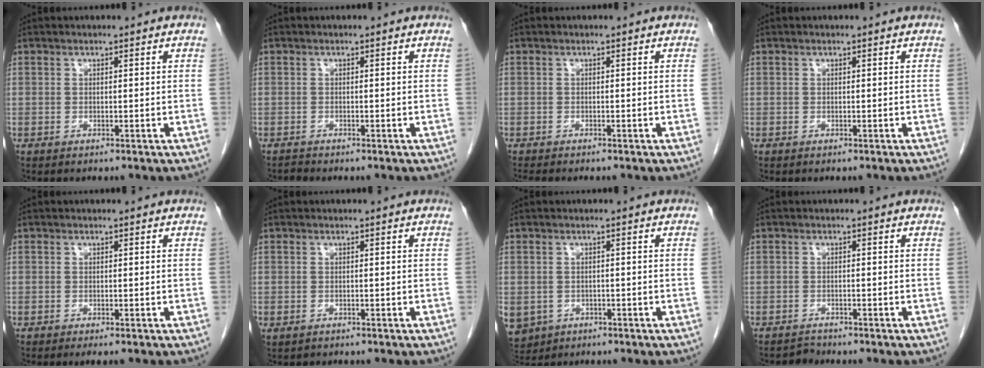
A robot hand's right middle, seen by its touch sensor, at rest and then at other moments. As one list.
[{"total": 0.5, "force": [-0.5, -0.1, -0.1], "torque": [-0.004, -0.005, -0.012]}, {"total": 2.5, "force": [-2.2, 0.1, 1.1], "torque": [-0.021, -0.006, -0.033]}, {"total": 0.0}, {"total": 1.2, "force": [-0.9, 0.2, 0.8], "torque": [-0.012, -0.004, -0.011]}, {"total": 0.6, "force": [-0.3, 0.4, 0.3], "torque": [-0.010, -0.001, -0.002]}, {"total": 9.0, "force": [-3.8, 7.6, 3.0], "torque": [-0.096, -0.003, -0.050]}, {"total": 1.0, "force": [-1.0, 0.1, -0.4], "torque": [0.011, -0.005, -0.017]}]